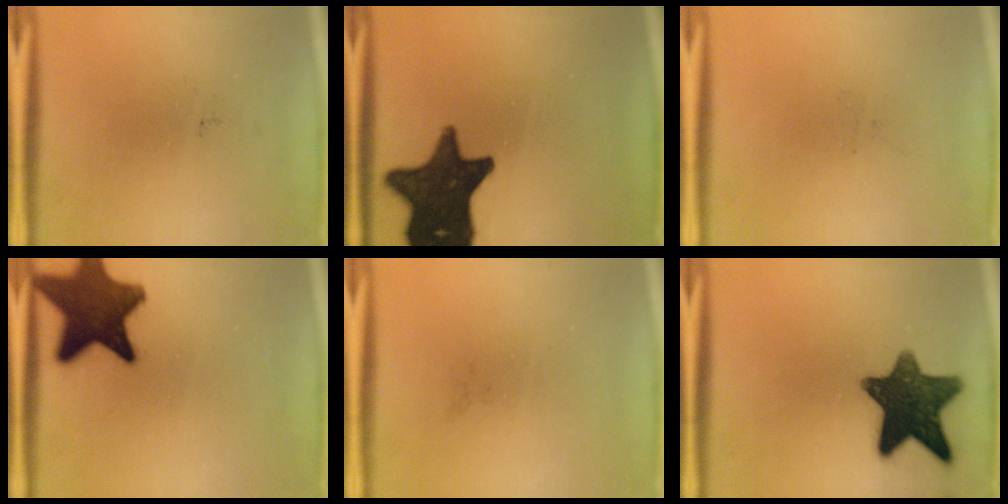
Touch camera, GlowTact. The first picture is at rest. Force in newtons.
{"total": 16.1}
{"total": 0.0}
{"total": 13.7}
{"total": 0.0}
{"total": 13.9}